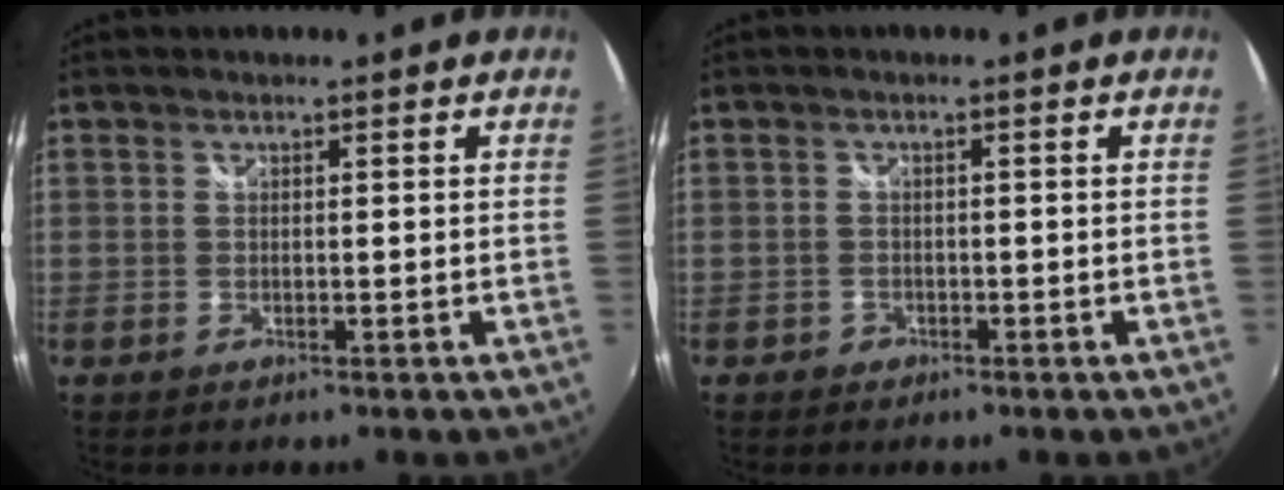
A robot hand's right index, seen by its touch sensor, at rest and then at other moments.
{"total": 1.5, "force": [-1.0, 1.1, 0.2], "torque": [-0.007, 0.002, -0.015]}